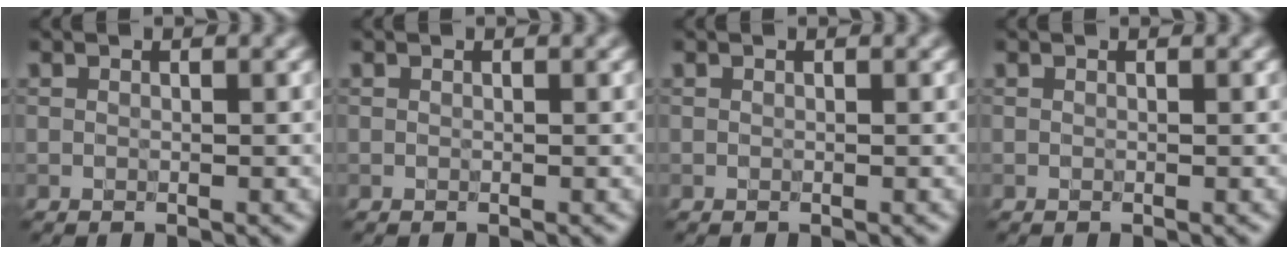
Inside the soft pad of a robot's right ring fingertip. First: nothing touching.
{"total": 0.0}
{"total": 0.0}
{"total": 0.0}